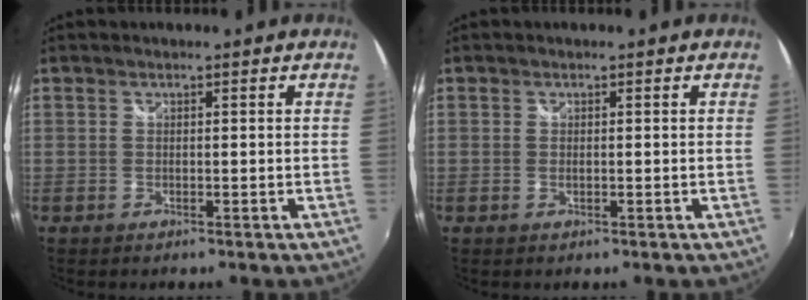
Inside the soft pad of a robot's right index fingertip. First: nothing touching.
{"total": 0.7, "force": [0.0, 0.3, 0.6], "torque": [-0.013, -0.001, -0.001]}